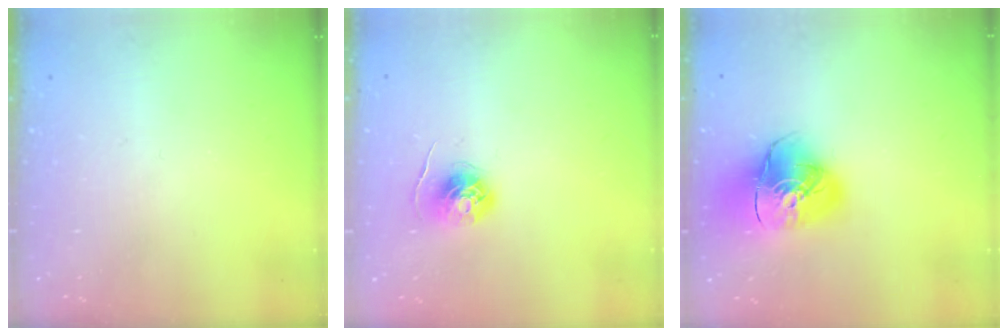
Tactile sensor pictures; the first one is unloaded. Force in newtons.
{"total": 5.7, "press": 5.7, "slide": 0.5}
{"total": 16.0, "press": 15.8, "slide": 2.1}